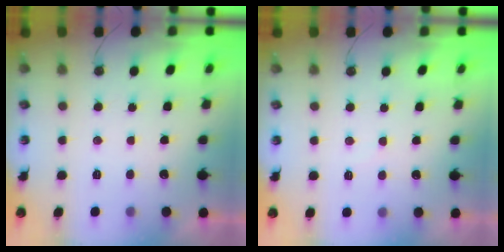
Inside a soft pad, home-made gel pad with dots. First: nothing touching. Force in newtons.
{"total": 3.8, "press": 3.7, "slide": 0.3}